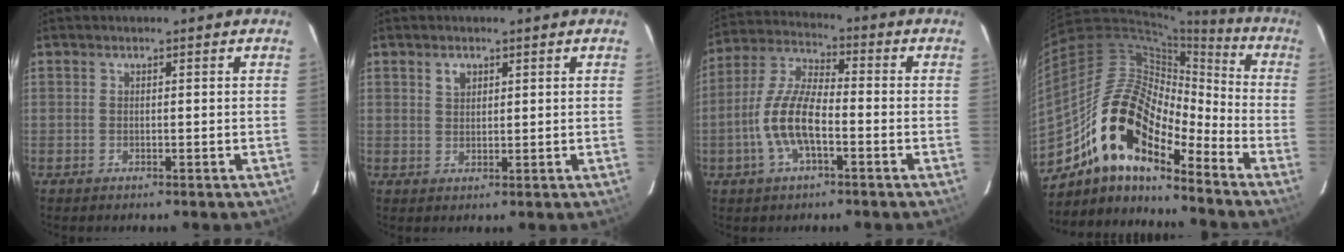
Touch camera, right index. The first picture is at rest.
{"total": 2.3, "force": [1.2, 1.5, 1.1], "torque": [-0.016, 0.006, 0.023]}
{"total": 11.1, "force": [-3.5, 4.0, 9.7], "torque": [-0.208, 0.004, -0.070]}
{"total": 17.6, "force": [-12.1, 6.6, 10.9], "torque": [-0.188, 0.005, -0.242]}